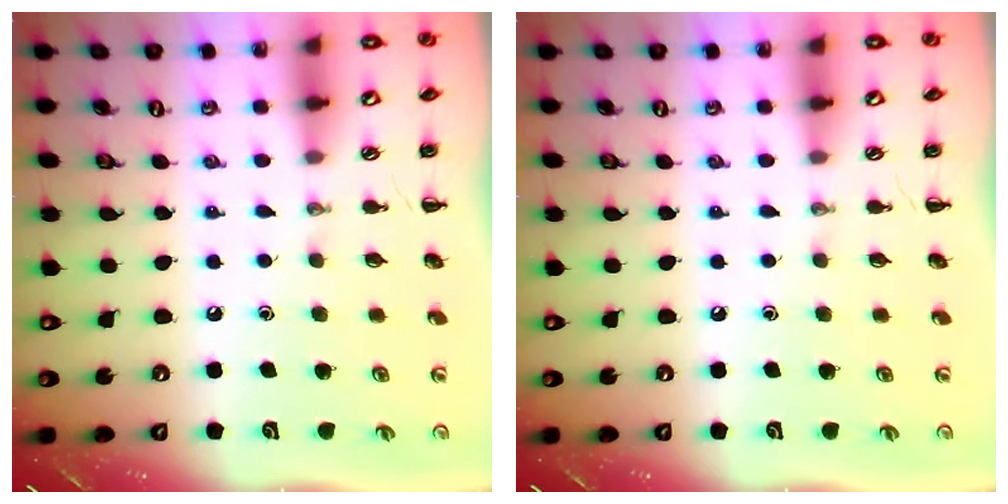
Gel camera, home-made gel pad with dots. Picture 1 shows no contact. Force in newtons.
{"total": 0.0}